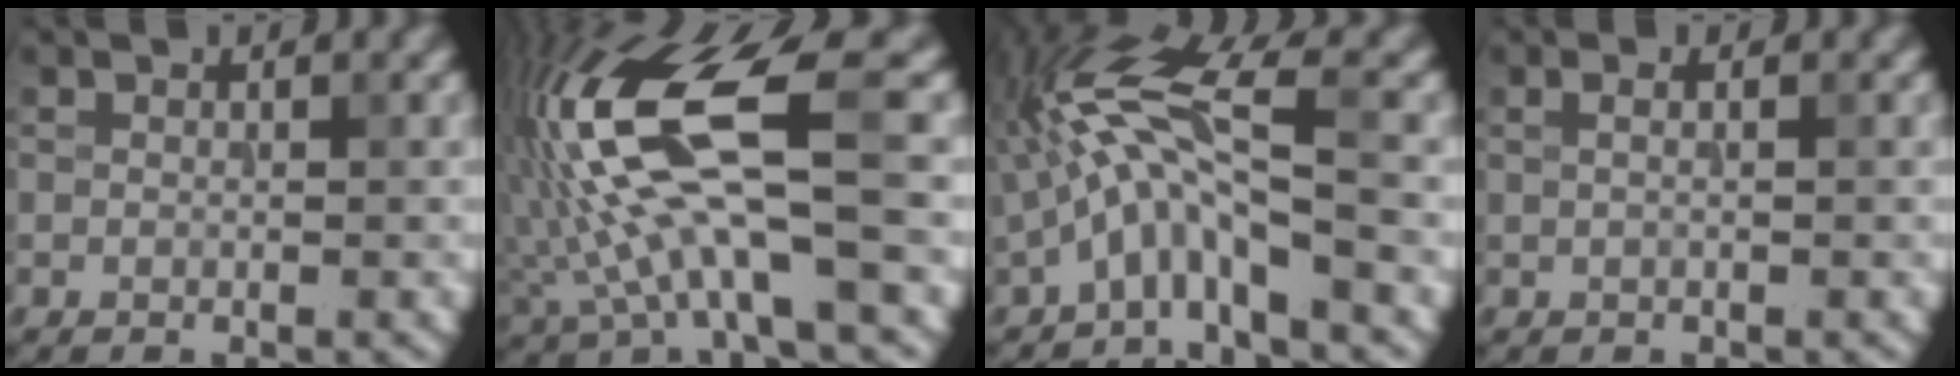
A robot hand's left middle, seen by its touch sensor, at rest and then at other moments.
{"total": 13.0, "force": [0.6, 4.4, 12.2], "torque": [-0.253, 0.013, 0.009]}
{"total": 6.7, "force": [-1.7, 1.5, 6.3], "torque": [-0.132, 0.023, -0.040]}
{"total": 1.7, "force": [0.7, 0.9, 1.3], "torque": [-0.006, 0.006, -0.009]}